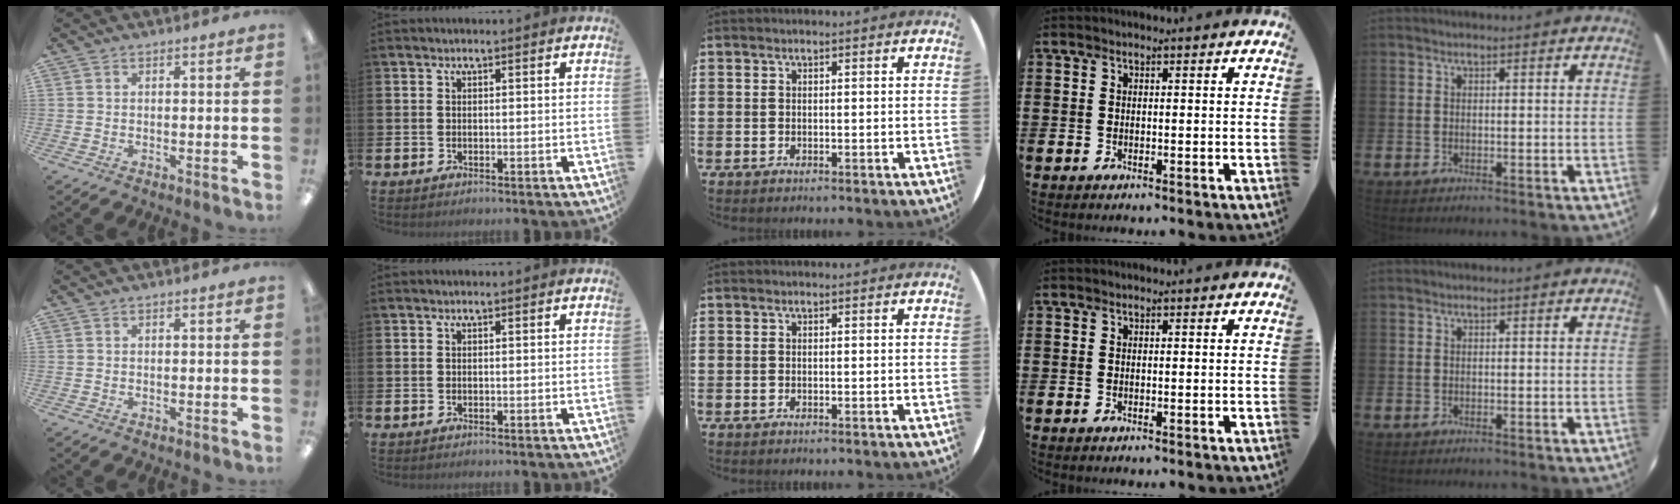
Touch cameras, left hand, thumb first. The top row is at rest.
{}